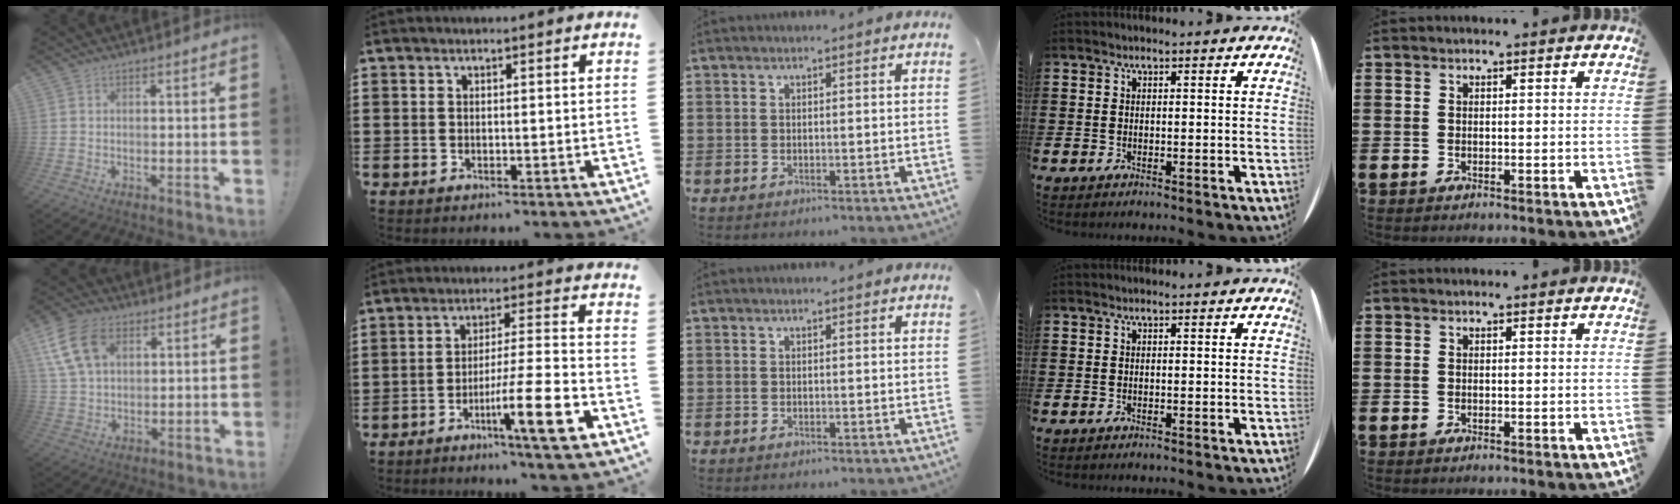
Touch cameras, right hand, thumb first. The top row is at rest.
{"thumb": {"total": 14.5, "force": [6.1, 9.5, 9.0], "torque": [-0.169, -0.016, 0.121]}, "index": {"total": 11.5, "force": [-5.6, 0.7, 10.0], "torque": [-0.168, 0.005, -0.099]}}